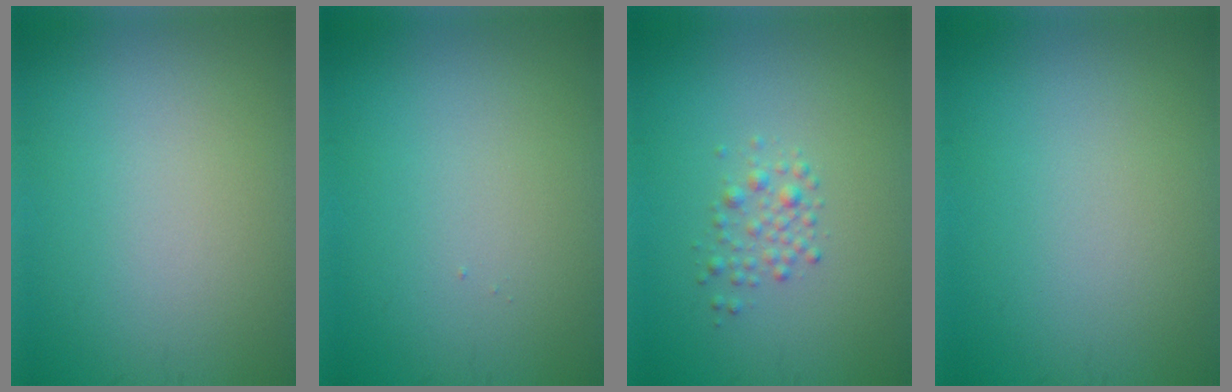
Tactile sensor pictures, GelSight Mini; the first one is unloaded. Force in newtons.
{"total": 0.0}
{"total": 1.6, "press": 1.6, "slide": 0.1}
{"total": 0.0}